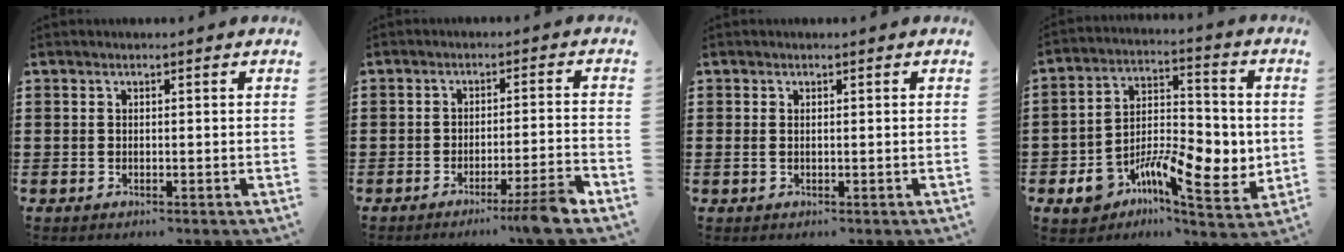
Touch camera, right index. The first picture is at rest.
{"total": 5.0, "force": [-3.8, -0.9, 3.1], "torque": [-0.046, -0.013, -0.069]}
{"total": 0.5, "force": [0.0, 0.2, 0.5], "torque": [-0.012, 0.002, -0.001]}
{"total": 11.9, "force": [-4.2, 6.7, 9.0], "torque": [-0.148, 0.016, -0.068]}